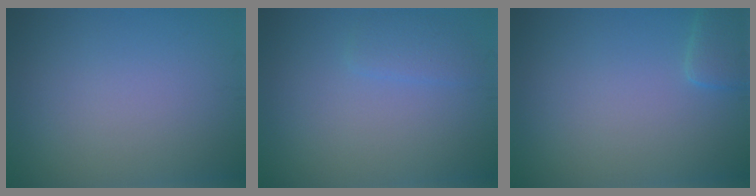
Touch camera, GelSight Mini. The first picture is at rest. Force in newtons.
{"total": 1.6, "press": 1.6, "slide": 0.0}
{"total": 1.7, "press": 1.7, "slide": 0.2}